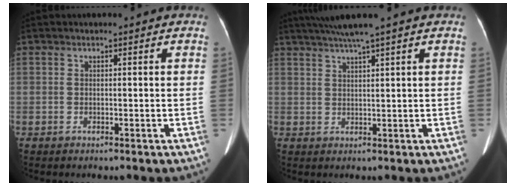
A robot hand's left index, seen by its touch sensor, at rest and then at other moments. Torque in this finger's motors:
{"motor_torque": [0.59, -0.72, 0.07, 0.09]}